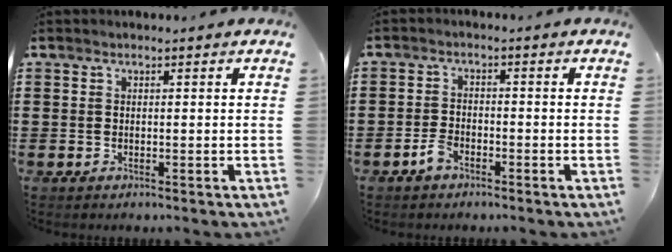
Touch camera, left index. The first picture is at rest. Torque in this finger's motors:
{"motor_torque": [0.25, 0.26, 0.13, 0.03]}